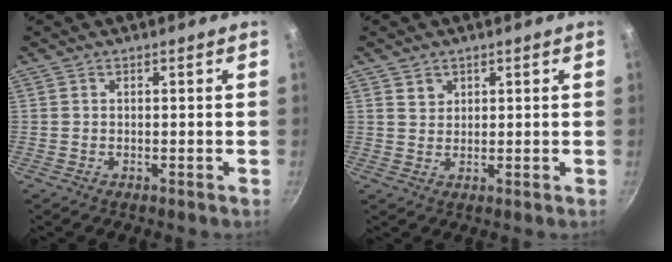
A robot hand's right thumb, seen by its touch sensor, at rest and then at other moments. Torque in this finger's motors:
{"motor_torque": [-0.82, 0.19, -0.03, -0.03, -0.02]}